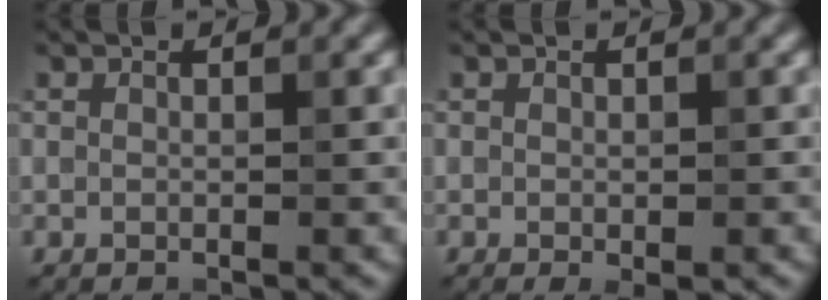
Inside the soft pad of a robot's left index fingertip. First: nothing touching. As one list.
[{"total": 0.8, "force": [-0.5, 0.1, 0.7], "torque": [-0.014, -0.006, -0.003]}]